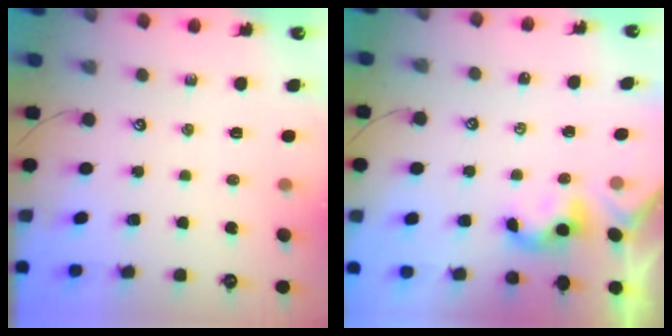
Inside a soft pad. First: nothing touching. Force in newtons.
{"total": 2.2, "press": 2.2, "slide": 0.2}